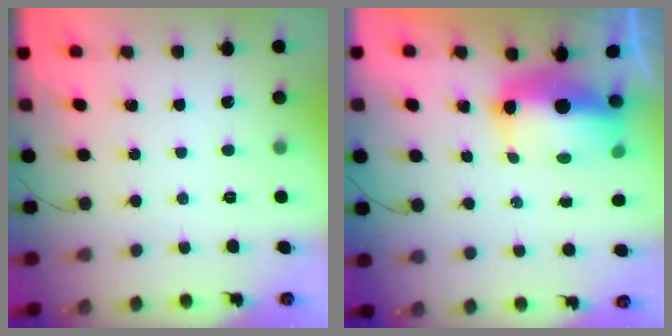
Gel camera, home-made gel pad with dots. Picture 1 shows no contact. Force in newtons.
{"total": 10.5, "press": 10.3, "slide": 2.2}